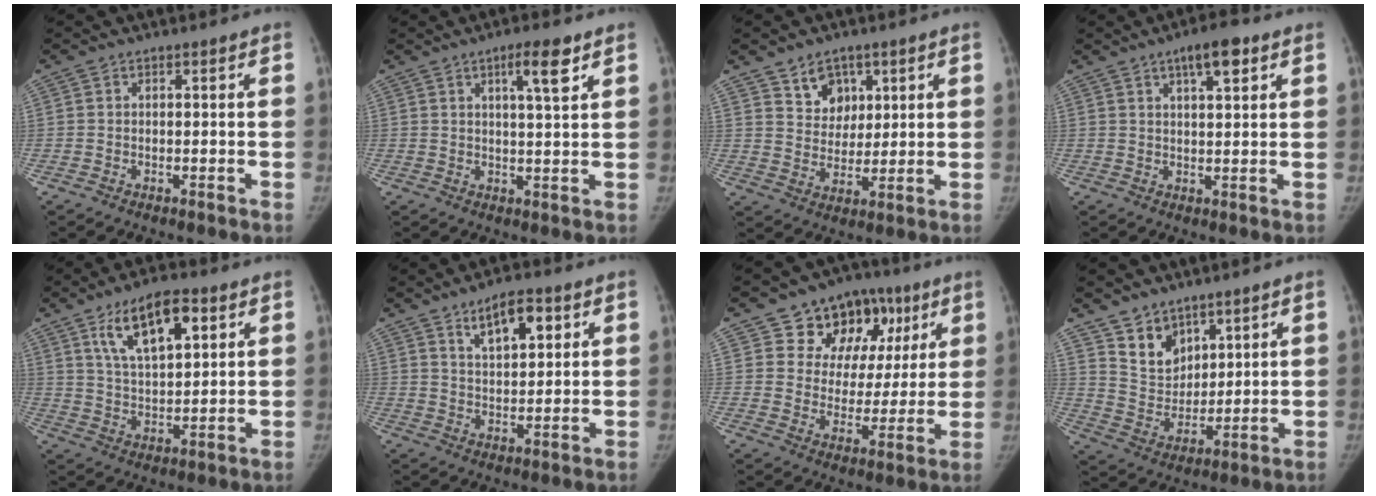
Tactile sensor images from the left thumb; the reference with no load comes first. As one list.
[{"total": 5.8, "force": [3.1, 0.9, 4.8], "torque": [-0.072, -0.014, 0.049]}, {"total": 7.1, "force": [4.0, 5.4, 2.2], "torque": [-0.001, -0.027, 0.076]}, {"total": 5.9, "force": [3.3, 1.8, 4.5], "torque": [-0.061, -0.009, 0.048]}, {"total": 12.0, "force": [5.8, 5.2, 9.1], "torque": [-0.135, -0.018, 0.106]}, {"total": 7.9, "force": [4.0, 3.5, 5.8], "torque": [-0.074, -0.019, 0.067]}, {"total": 15.7, "force": [7.6, 11.6, 7.3], "torque": [-0.043, -0.006, 0.115]}, {"total": 8.7, "force": [6.3, 5.6, 2.3], "torque": [-0.008, -0.053, 0.131]}]